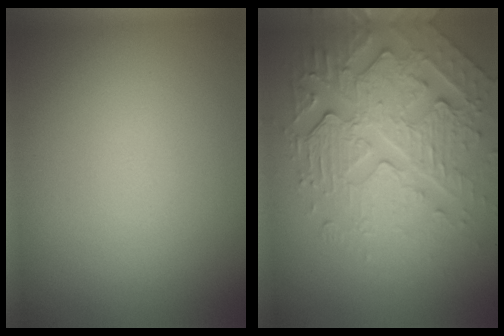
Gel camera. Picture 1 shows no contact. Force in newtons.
{"total": 6.8, "press": 5.1, "slide": 4.4}